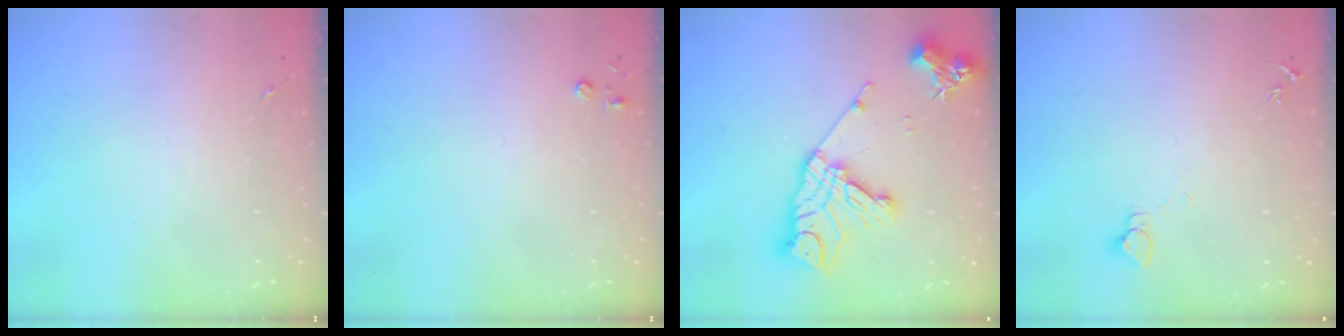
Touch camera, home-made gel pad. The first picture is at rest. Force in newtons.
{"total": 2.8, "press": 2.8, "slide": 0.3}
{"total": 17.7, "press": 17.6, "slide": 1.3}
{"total": 2.7, "press": 2.7, "slide": 0.1}